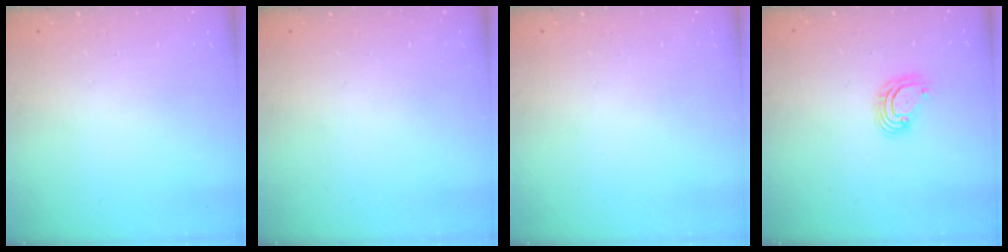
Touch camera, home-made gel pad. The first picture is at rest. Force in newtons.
{"total": 0.0}
{"total": 0.0}
{"total": 4.9, "press": 4.9, "slide": 0.5}